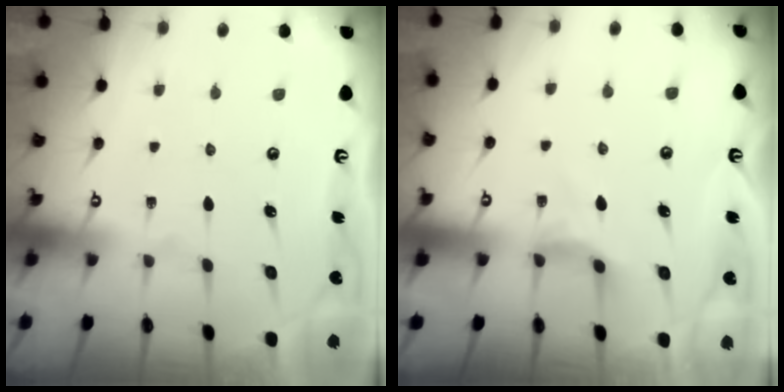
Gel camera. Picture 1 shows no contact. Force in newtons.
{"total": 2.8, "press": 2.8, "slide": 0.5}